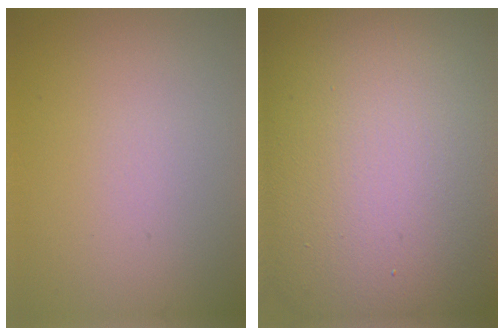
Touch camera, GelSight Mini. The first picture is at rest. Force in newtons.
{"total": 23.4, "press": 23.3, "slide": 1.4}